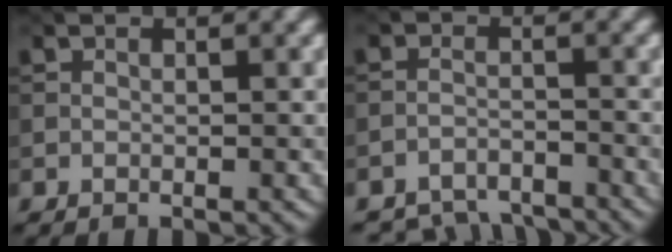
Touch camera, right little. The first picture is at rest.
{"total": 5.6, "force": [-5.3, 1.5, 0.9], "torque": [-0.011, -0.008, -0.090]}